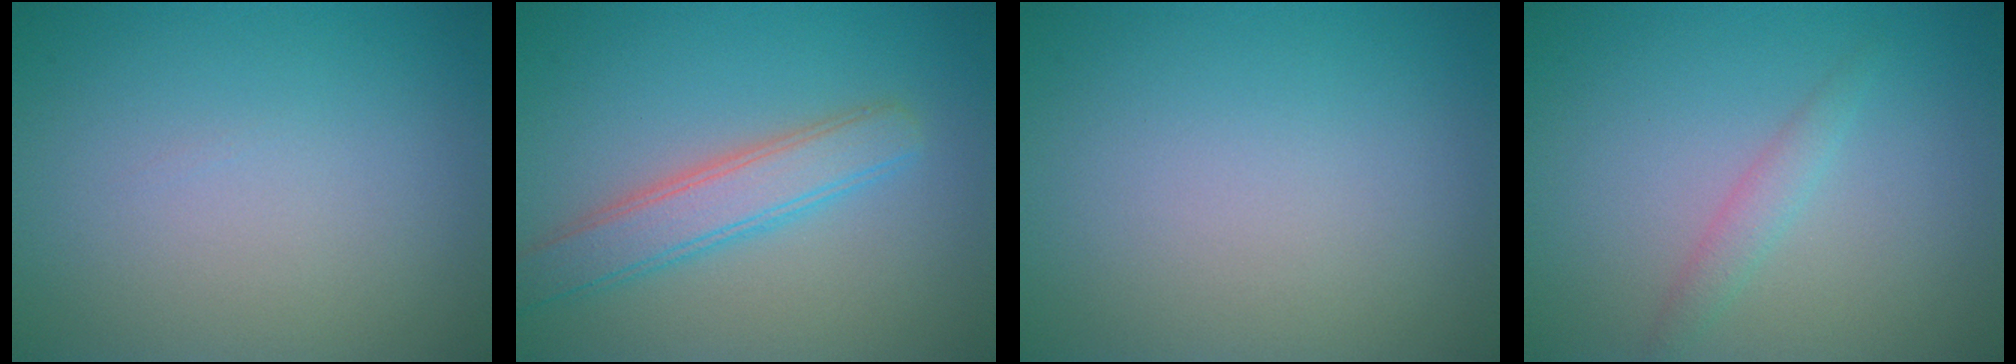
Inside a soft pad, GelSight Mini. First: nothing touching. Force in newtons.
{"total": 3.9, "press": 3.9, "slide": 0.2}
{"total": 0.0}
{"total": 1.4, "press": 1.4, "slide": 0.0}